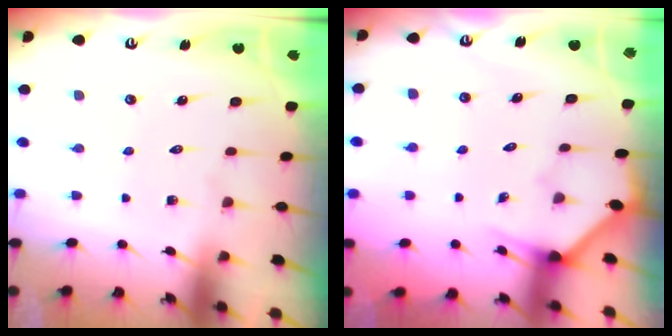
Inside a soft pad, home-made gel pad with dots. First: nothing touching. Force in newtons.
{"total": 1.9, "press": 1.9, "slide": 0.1}